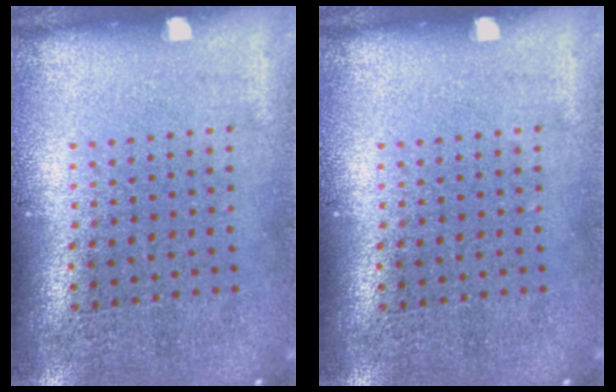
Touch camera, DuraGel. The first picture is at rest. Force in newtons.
{"total": 0.0}